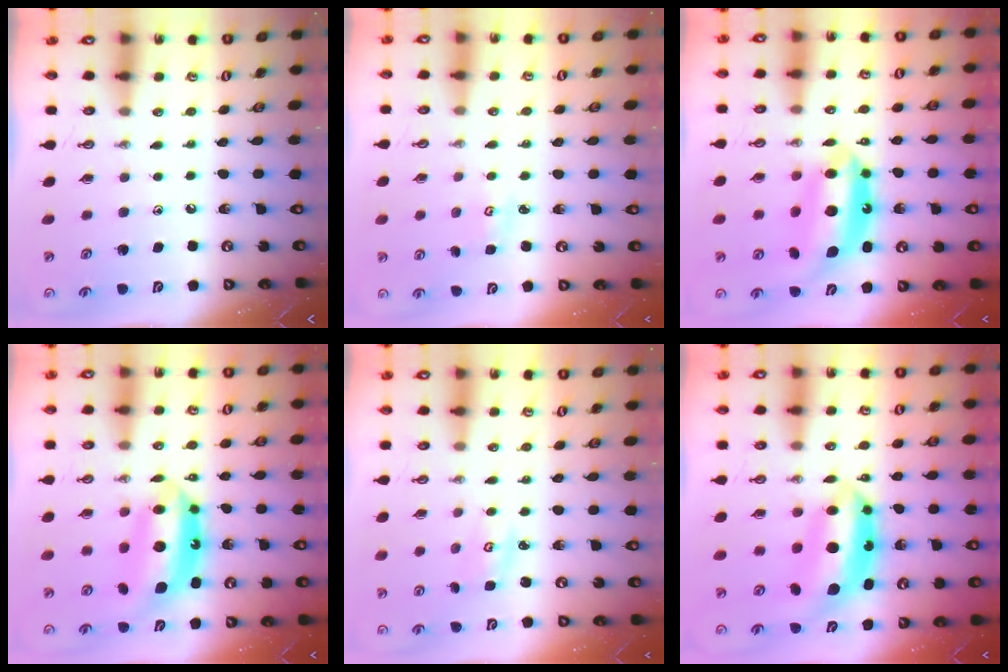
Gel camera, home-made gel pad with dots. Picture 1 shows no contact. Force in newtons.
{"total": 2.1, "press": 2.1, "slide": 0.2}
{"total": 13.7, "press": 13.6, "slide": 1.8}
{"total": 13.1, "press": 13.0, "slide": 1.5}
{"total": 2.9, "press": 2.8, "slide": 0.4}
{"total": 8.8, "press": 8.8, "slide": 0.3}